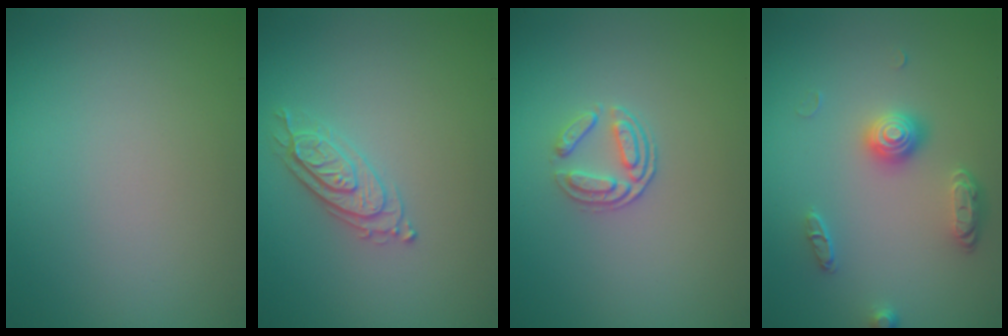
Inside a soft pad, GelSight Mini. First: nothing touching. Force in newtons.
{"total": 2.4, "press": 2.3, "slide": 0.5}
{"total": 2.0, "press": 1.4, "slide": 1.4}
{"total": 2.6, "press": 2.2, "slide": 1.5}